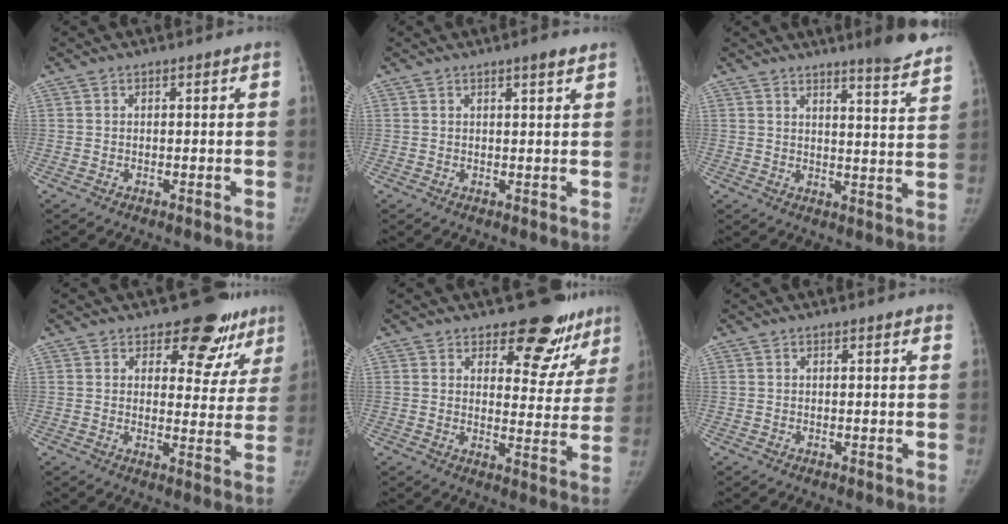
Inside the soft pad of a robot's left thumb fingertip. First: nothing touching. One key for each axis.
{"total": 2.4, "fx": 1.7, "fy": 0.2, "fz": 1.8, "tx": -0.026, "ty": -0.009, "tz": 0.024}
{"total": 10.6, "fx": 9.1, "fy": 0.7, "fz": 5.4, "tx": -0.051, "ty": -0.063, "tz": 0.105}
{"total": 11.9, "fx": 9.2, "fy": 6.3, "fz": 4.1, "tx": 0.003, "ty": -0.062, "tz": 0.099}
{"total": 13.5, "fx": 10.9, "fy": 6.3, "fz": 5.0, "tx": -0.005, "ty": -0.083, "tz": 0.126}
{"total": 2.1, "fx": 1.9, "fy": 0.3, "fz": 0.9, "tx": -0.007, "ty": -0.001, "tz": 0.015}